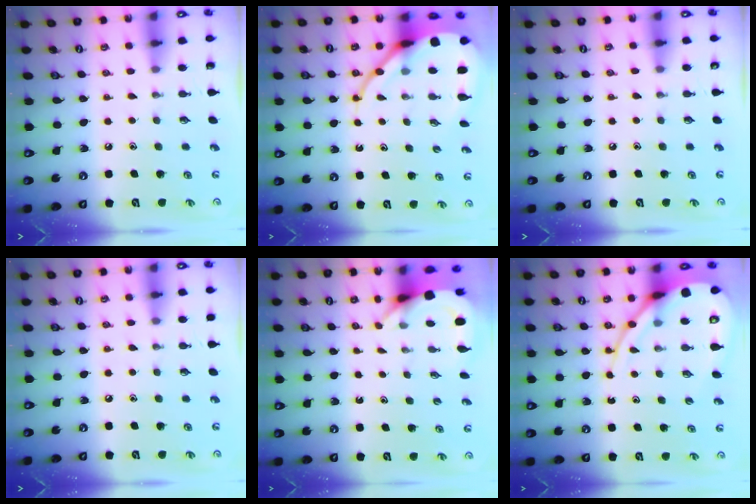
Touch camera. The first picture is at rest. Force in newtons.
{"total": 12.1, "press": 12.0, "slide": 1.1}
{"total": 3.9, "press": 3.9, "slide": 0.6}
{"total": 2.9, "press": 2.9, "slide": 0.4}
{"total": 3.8, "press": 3.7, "slide": 0.2}
{"total": 11.3, "press": 11.3, "slide": 1.2}